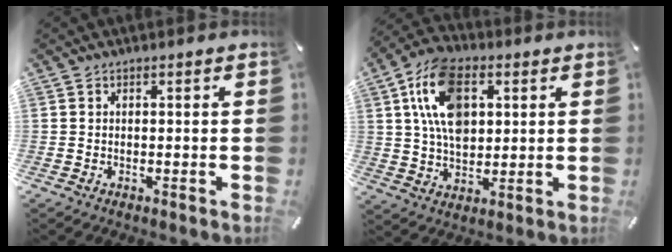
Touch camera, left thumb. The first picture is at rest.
{"total": 14.4, "force": [4.0, 9.5, 10.1], "torque": [-0.217, 0.006, 0.071]}